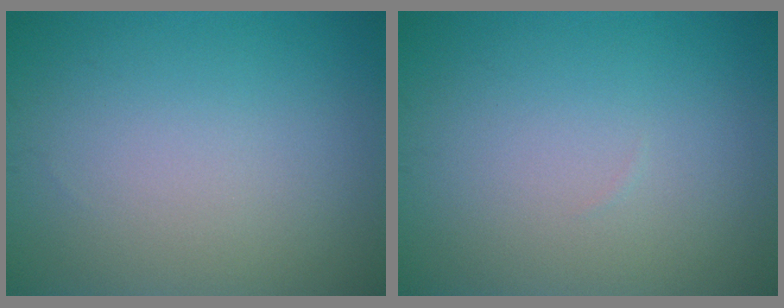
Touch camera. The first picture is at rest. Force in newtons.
{"total": 0.0}